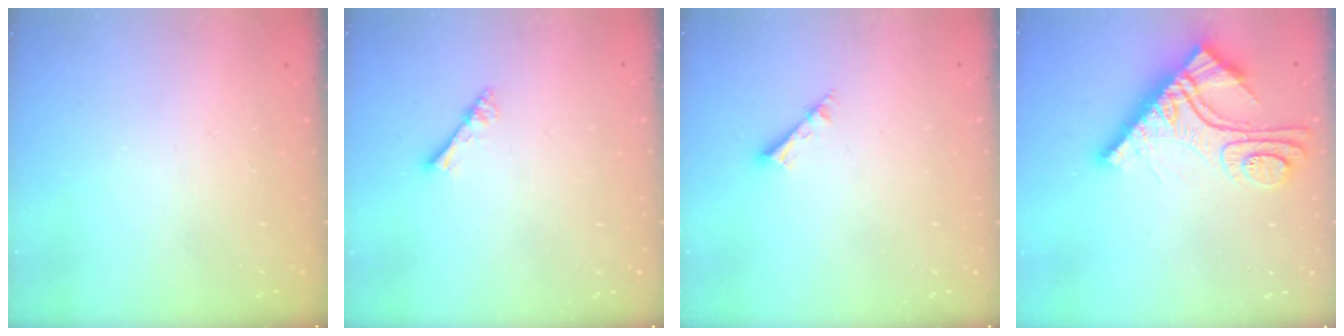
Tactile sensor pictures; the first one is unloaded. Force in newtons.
{"total": 1.8, "press": 1.8, "slide": 0.1}
{"total": 2.5, "press": 2.5, "slide": 0.1}
{"total": 13.9, "press": 13.8, "slide": 1.4}